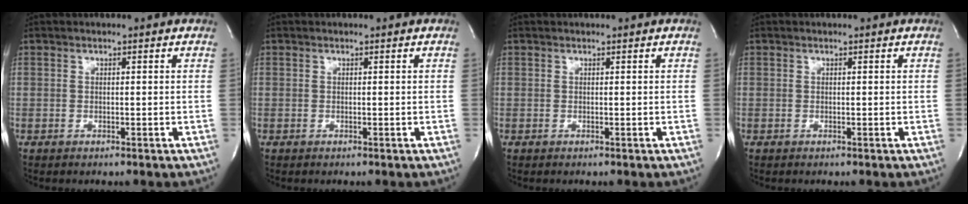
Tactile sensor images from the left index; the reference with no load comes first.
{"total": 0.0}
{"total": 0.0}
{"total": 0.0}